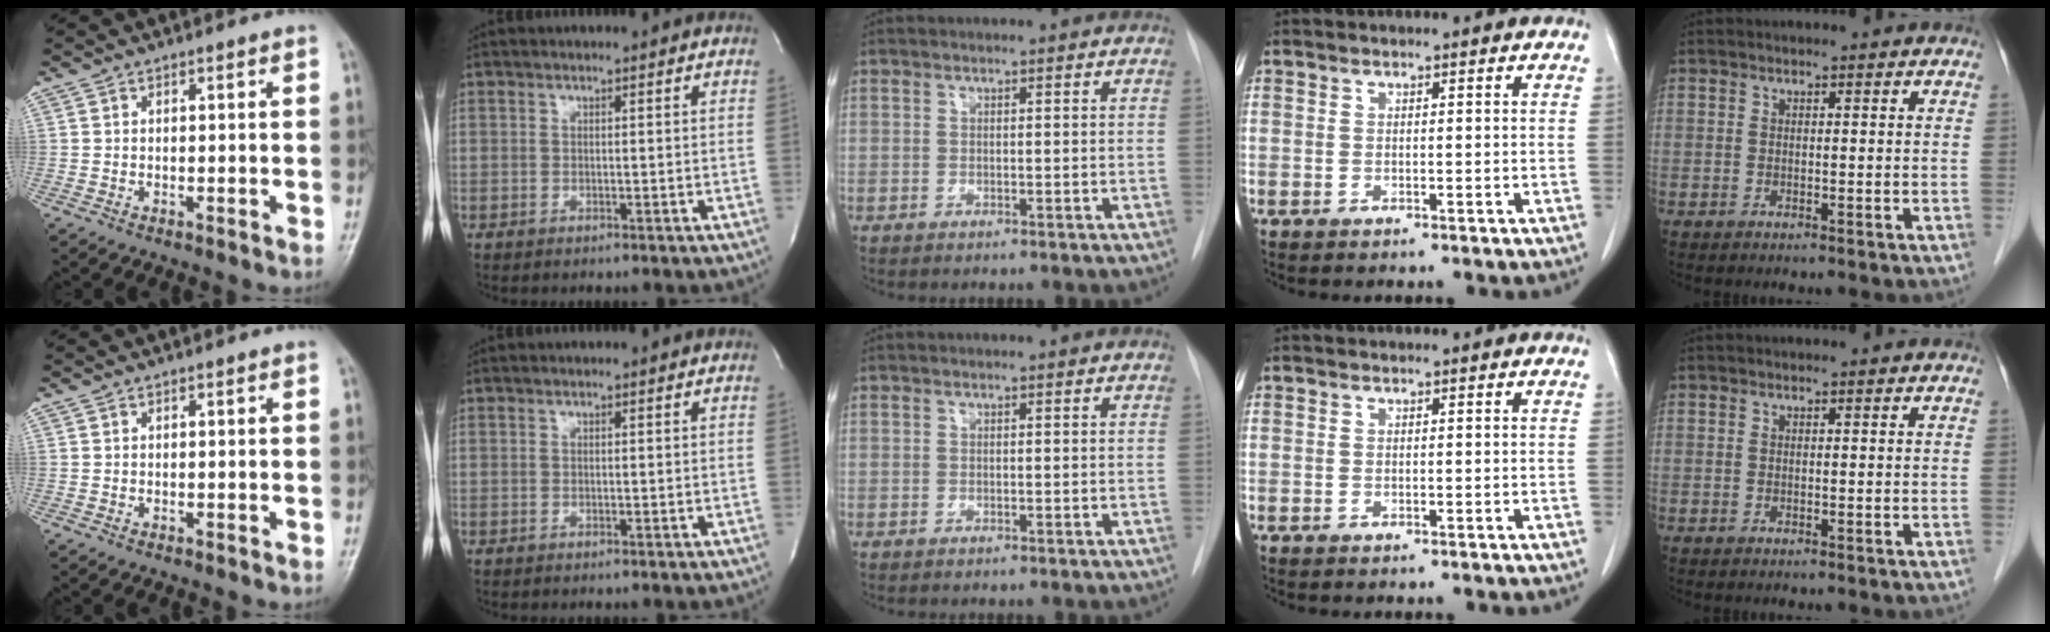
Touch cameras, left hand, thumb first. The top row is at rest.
{}